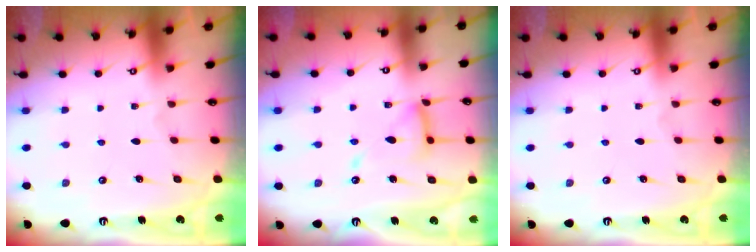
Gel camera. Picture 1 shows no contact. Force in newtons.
{"total": 12.9, "press": 12.9, "slide": 1.2}
{"total": 0.0}